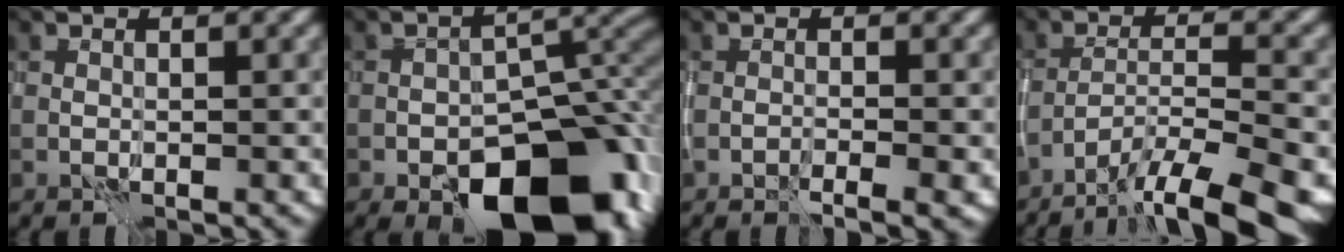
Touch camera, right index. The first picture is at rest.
{"total": 13.6, "force": [-7.4, 7.0, 9.0], "torque": [-0.106, -0.008, -0.114]}
{"total": 1.2, "force": [-0.7, 0.0, 1.0], "torque": [-0.015, -0.001, -0.015]}
{"total": 10.0, "force": [-7.5, 1.9, 6.2], "torque": [-0.095, -0.012, -0.115]}